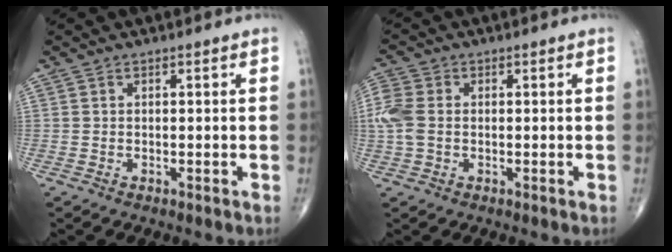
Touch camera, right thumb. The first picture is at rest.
{"total": 5.6, "force": [0.0, 4.0, 3.9], "torque": [-0.116, 0.010, -0.005]}